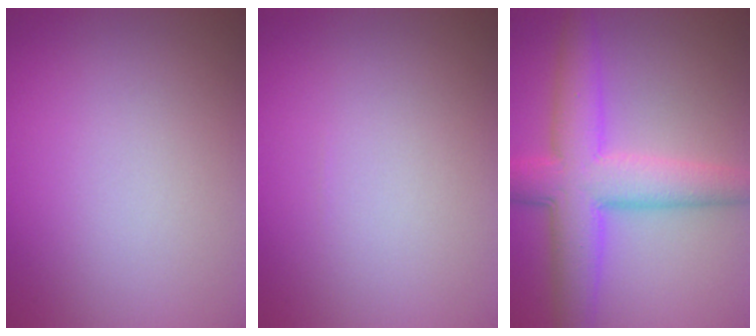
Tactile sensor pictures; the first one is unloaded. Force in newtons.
{"total": 0.0}
{"total": 7.6, "press": 7.6, "slide": 0.1}